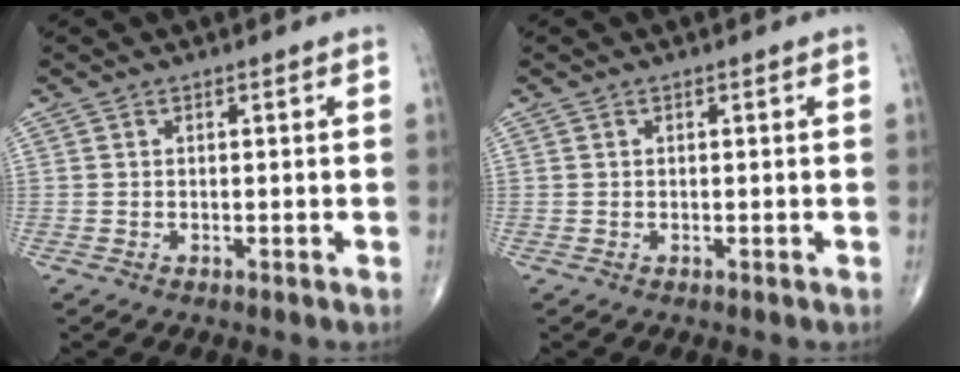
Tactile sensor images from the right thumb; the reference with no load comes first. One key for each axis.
{"total": 0.0}